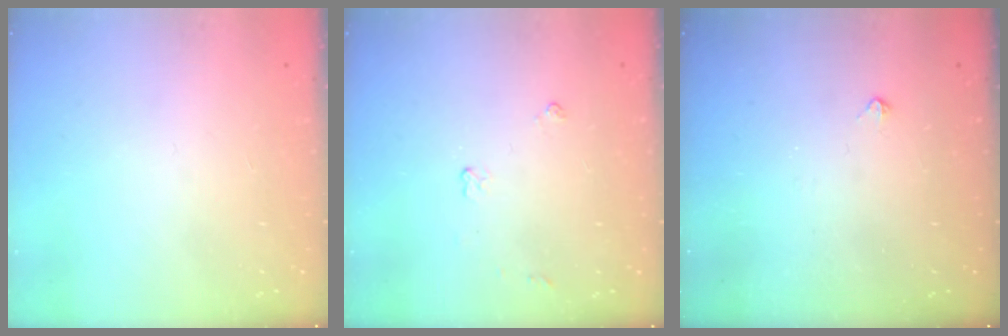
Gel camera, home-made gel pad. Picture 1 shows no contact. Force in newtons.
{"total": 3.9, "press": 3.9, "slide": 0.6}
{"total": 2.5, "press": 2.4, "slide": 0.4}